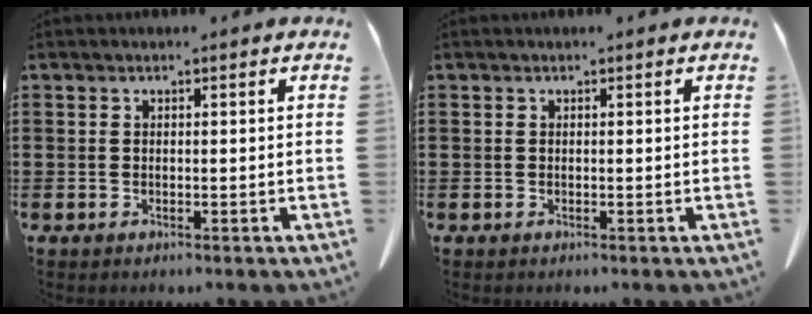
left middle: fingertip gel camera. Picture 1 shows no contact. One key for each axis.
{"total": 0.0}